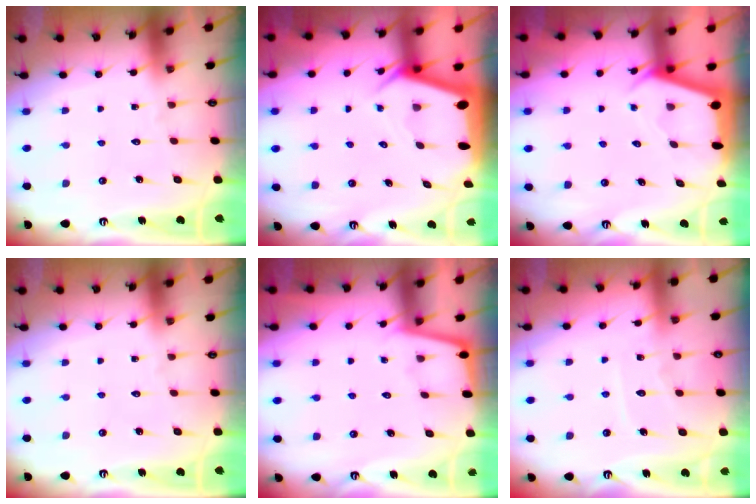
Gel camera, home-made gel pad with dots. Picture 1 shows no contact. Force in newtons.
{"total": 3.0, "press": 2.9, "slide": 0.4}
{"total": 2.4, "press": 2.4, "slide": 0.3}
{"total": 0.0}
{"total": 1.7, "press": 1.7, "slide": 0.3}
{"total": 6.2, "press": 6.1, "slide": 0.7}